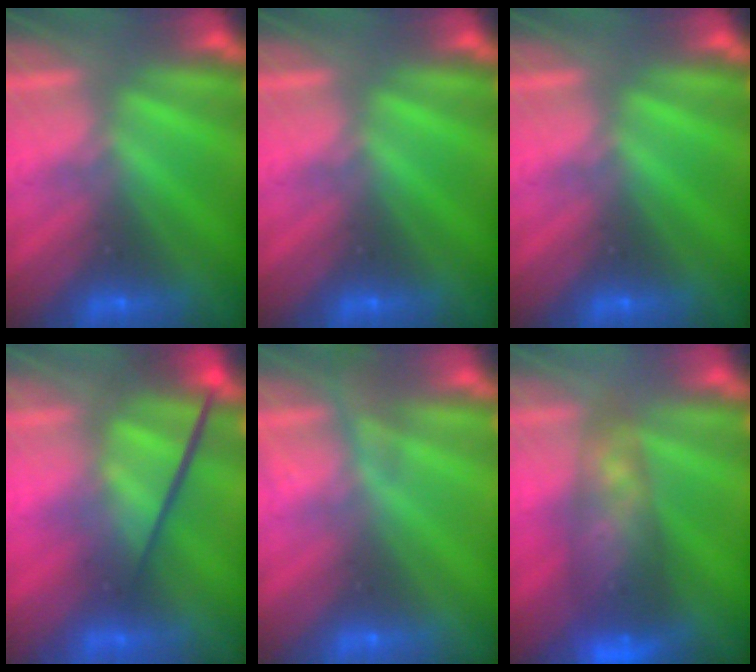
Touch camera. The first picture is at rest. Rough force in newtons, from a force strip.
{"total": 0.0}
{"total": 0.0}
{"total": 4.1}
{"total": 2.3}
{"total": 10.6}